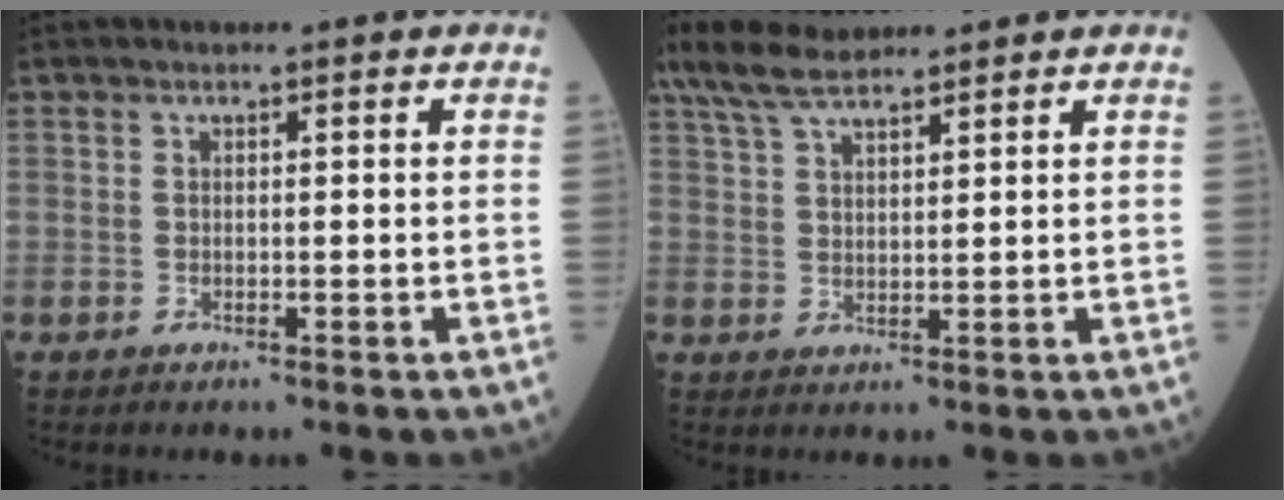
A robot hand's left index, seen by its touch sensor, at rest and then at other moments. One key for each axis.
{"total": 7.8, "fx": 6.6, "fy": 1.7, "fz": 3.9, "tx": -0.087, "ty": 0.025, "tz": 0.128}